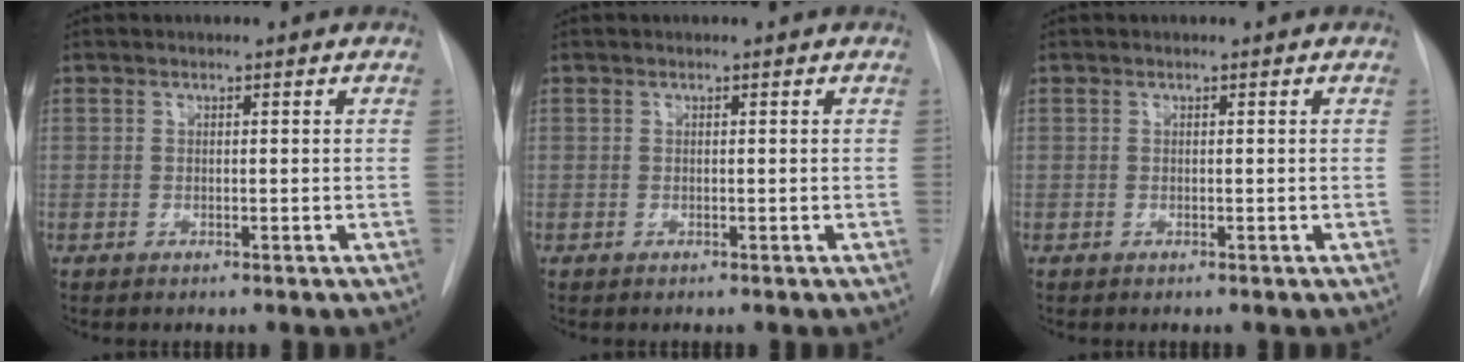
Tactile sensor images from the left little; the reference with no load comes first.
{"total": 0.0}
{"total": 0.0}